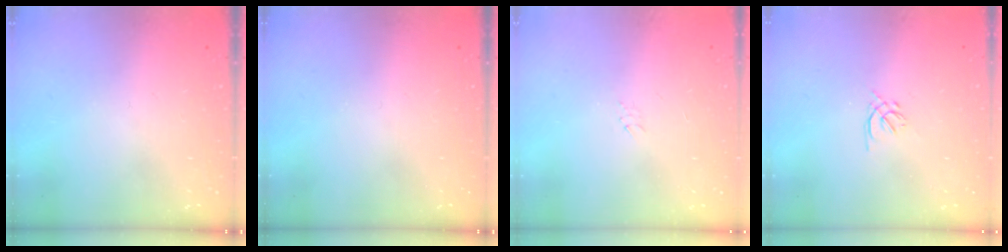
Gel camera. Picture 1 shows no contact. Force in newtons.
{"total": 0.0}
{"total": 3.0, "press": 3.0, "slide": 0.1}
{"total": 1.4, "press": 1.3, "slide": 0.5}